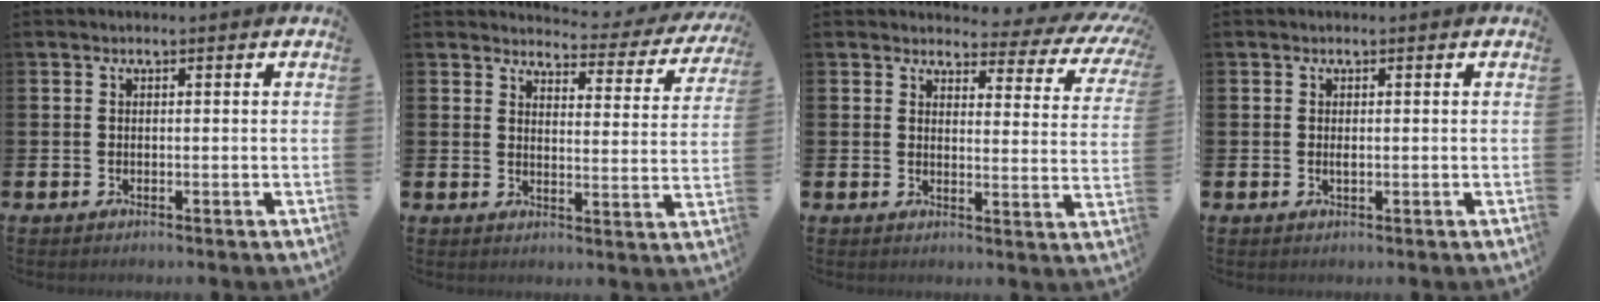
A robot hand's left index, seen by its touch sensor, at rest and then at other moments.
{"total": 3.1, "force": [2.9, 0.8, 0.6], "torque": [-0.016, -0.031, 0.042]}
{"total": 2.9, "force": [2.5, 1.2, 0.8], "torque": [-0.020, -0.032, 0.034]}
{"total": 0.7, "force": [0.0, 0.2, 0.6], "torque": [-0.008, -0.001, -0.001]}